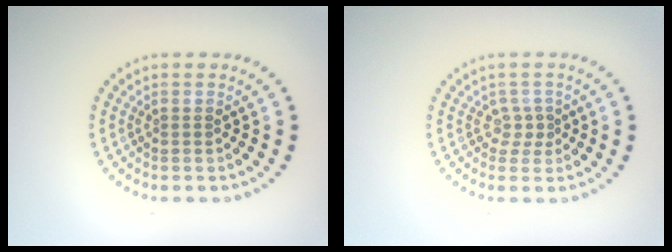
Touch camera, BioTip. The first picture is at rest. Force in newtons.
{"total": 1.4, "press": 0.9, "slide": 1.1}